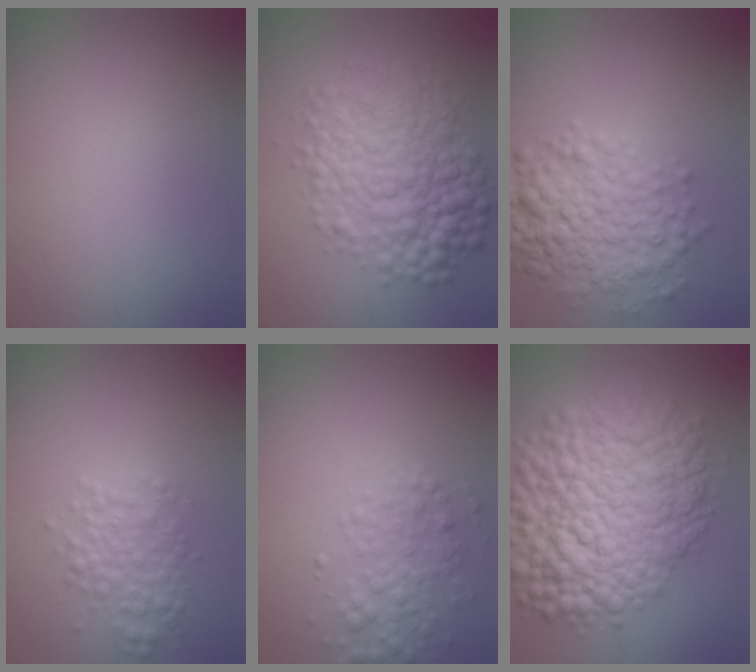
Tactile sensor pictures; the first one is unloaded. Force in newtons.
{"total": 7.9, "press": 7.9, "slide": 0.1}
{"total": 5.8, "press": 5.8, "slide": 0.0}
{"total": 3.0, "press": 3.0, "slide": 0.0}
{"total": 3.0, "press": 3.0, "slide": 0.1}
{"total": 12.3, "press": 12.3, "slide": 0.3}